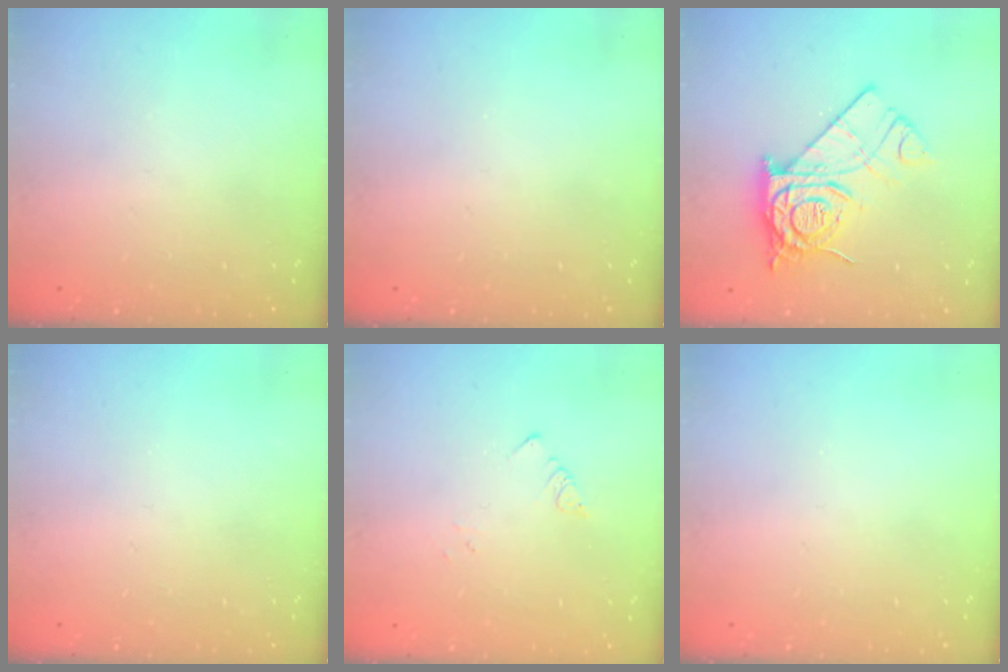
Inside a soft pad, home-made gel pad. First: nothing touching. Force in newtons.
{"total": 0.0}
{"total": 14.2, "press": 14.1, "slide": 1.1}
{"total": 0.0}
{"total": 1.3, "press": 1.2, "slide": 0.1}
{"total": 0.0}